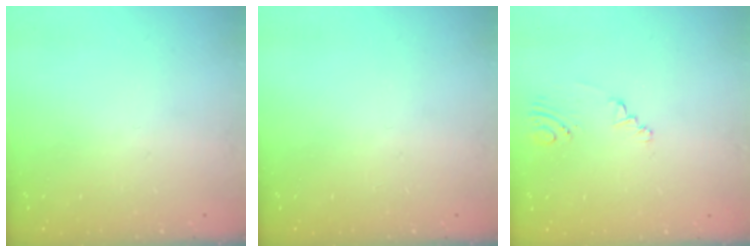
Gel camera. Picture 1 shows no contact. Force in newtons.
{"total": 0.0}
{"total": 2.0, "press": 1.7, "slide": 1.0}